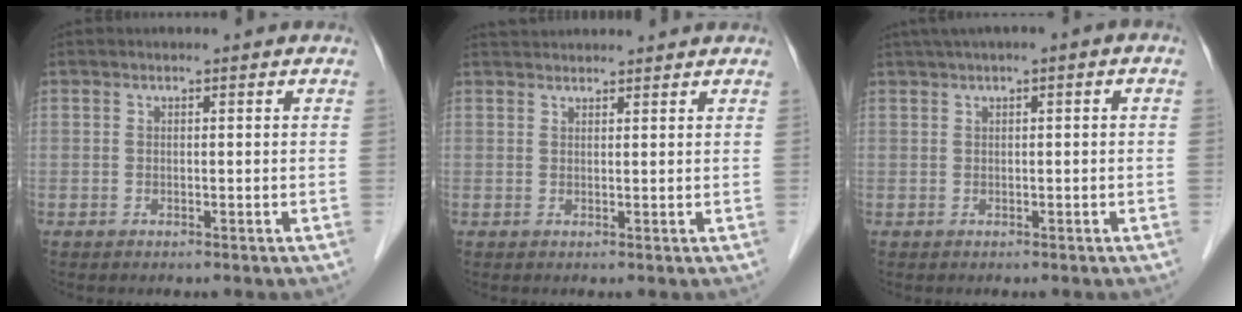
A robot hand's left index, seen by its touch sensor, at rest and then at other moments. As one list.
[{"total": 5.8, "force": [5.7, 0.3, 1.2], "torque": [-0.016, 0.038, 0.074]}, {"total": 3.1, "force": [1.3, 0.2, 2.9], "torque": [-0.055, 0.021, 0.022]}]